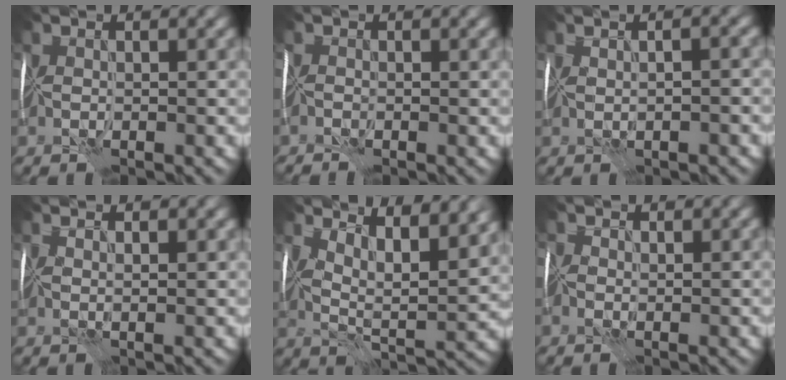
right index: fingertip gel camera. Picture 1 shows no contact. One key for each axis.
{"total": 1.1, "fx": -1.1, "fy": -0.1, "fz": 0.0, "tx": -0.002, "ty": -0.001, "tz": -0.023}
{"total": 2.5, "fx": 0.7, "fy": 0.6, "fz": 2.3, "tx": -0.033, "ty": 0.013, "tz": 0.009}
{"total": 1.4, "fx": 1.2, "fy": -0.3, "fz": 0.5, "tx": -0.006, "ty": 0.002, "tz": 0.021}
{"total": 8.5, "fx": 5.4, "fy": 2.6, "fz": 6.0, "tx": -0.089, "ty": 0.002, "tz": 0.083}
{"total": 1.1, "fx": 0.5, "fy": 0.8, "fz": 0.5, "tx": -0.006, "ty": 0.007, "tz": -0.001}